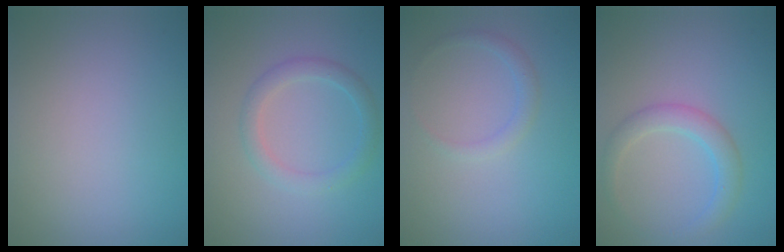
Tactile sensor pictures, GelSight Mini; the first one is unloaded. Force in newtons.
{"total": 2.4, "press": 2.3, "slide": 0.1}
{"total": 1.2, "press": 1.2, "slide": 0.2}
{"total": 2.7, "press": 2.7, "slide": 0.2}